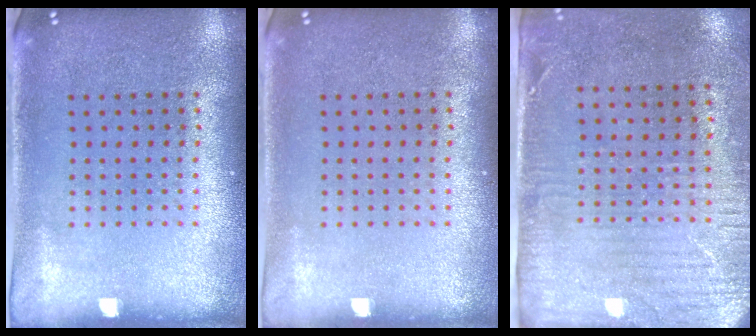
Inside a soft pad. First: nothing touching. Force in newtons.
{"total": 0.0}
{"total": 3.0, "press": 2.4, "slide": 1.7}